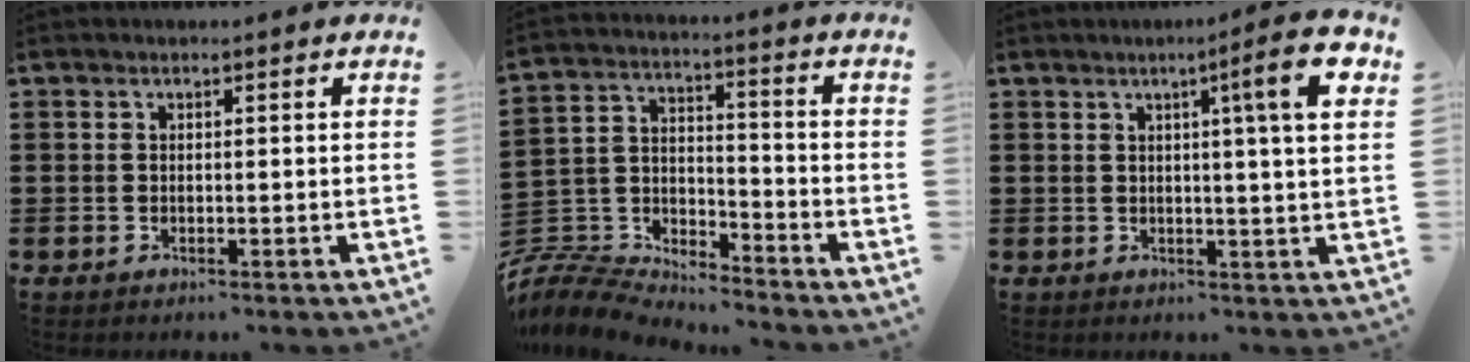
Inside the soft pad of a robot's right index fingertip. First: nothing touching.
{"total": 7.8, "force": [-7.6, 1.6, 0.7], "torque": [-0.036, 0.000, -0.159]}
{"total": 8.7, "force": [3.2, -0.1, 8.1], "torque": [-0.126, -0.011, 0.042]}